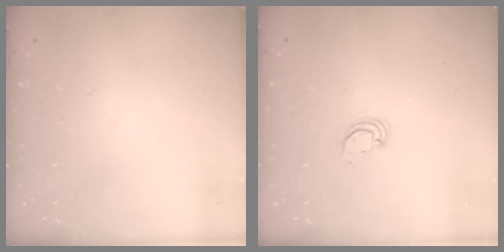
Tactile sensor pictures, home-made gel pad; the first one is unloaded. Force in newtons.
{"total": 2.9, "press": 2.9, "slide": 0.1}